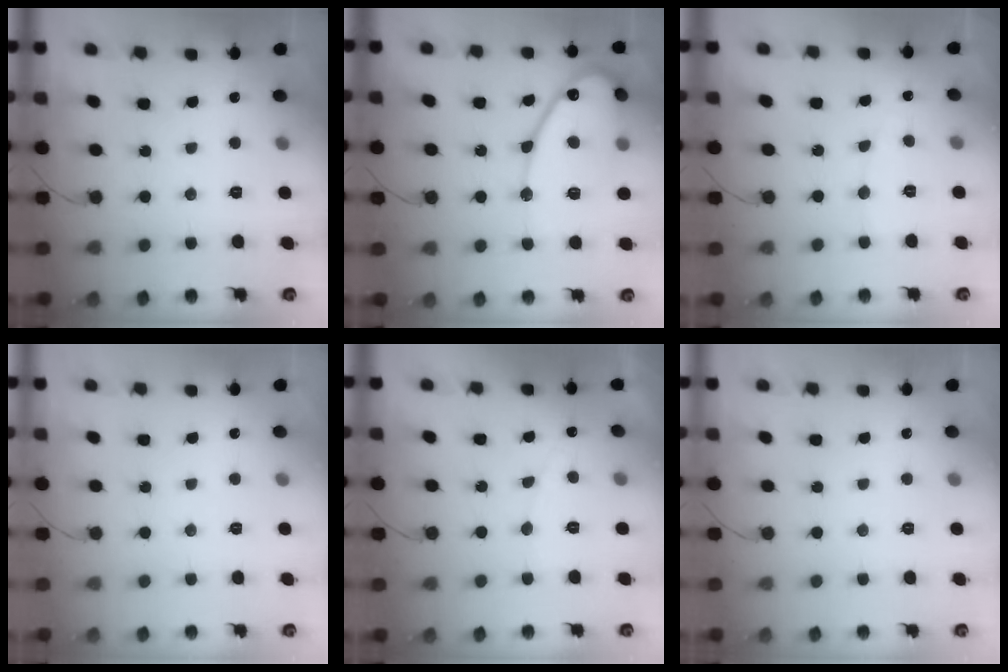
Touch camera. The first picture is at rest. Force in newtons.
{"total": 14.2, "press": 14.1, "slide": 1.9}
{"total": 3.0, "press": 2.9, "slide": 0.2}
{"total": 0.0}
{"total": 5.4, "press": 5.4, "slide": 0.4}
{"total": 0.0}